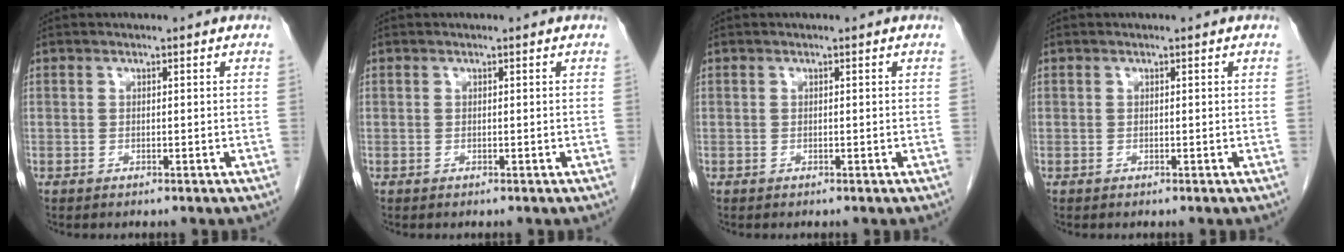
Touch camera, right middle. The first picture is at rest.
{"total": 0.0}
{"total": 0.0}
{"total": 0.0}